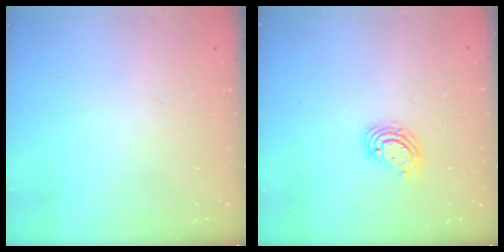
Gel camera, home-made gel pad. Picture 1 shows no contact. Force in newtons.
{"total": 6.2, "press": 6.1, "slide": 1.0}